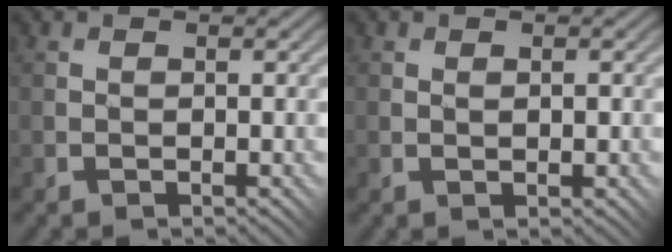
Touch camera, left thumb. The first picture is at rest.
{"total": 1.1, "force": [0.2, 0.5, 1.0], "torque": [-0.012, 0.002, 0.008]}